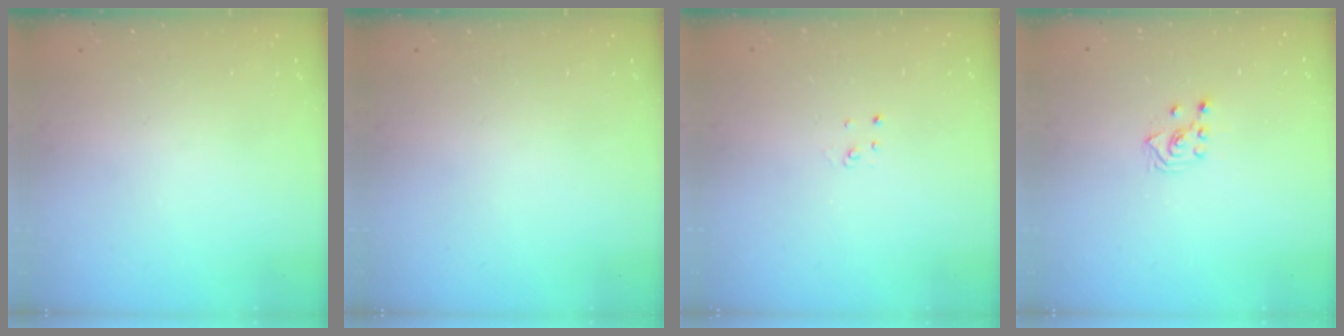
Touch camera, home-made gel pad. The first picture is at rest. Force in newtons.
{"total": 0.0}
{"total": 2.0, "press": 2.0, "slide": 0.2}
{"total": 3.7, "press": 3.7, "slide": 0.7}